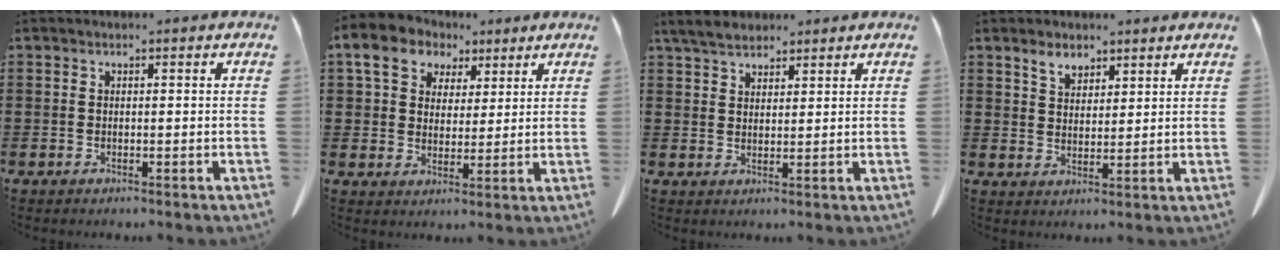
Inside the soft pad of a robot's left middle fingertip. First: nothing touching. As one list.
[{"total": 8.2, "force": [4.5, 6.2, 3.0], "torque": [-0.082, 0.002, 0.083]}, {"total": 3.9, "force": [3.3, 1.6, 1.4], "torque": [-0.038, 0.000, 0.062]}, {"total": 3.7, "force": [2.8, 2.1, 1.3], "torque": [-0.027, 0.006, 0.051]}]